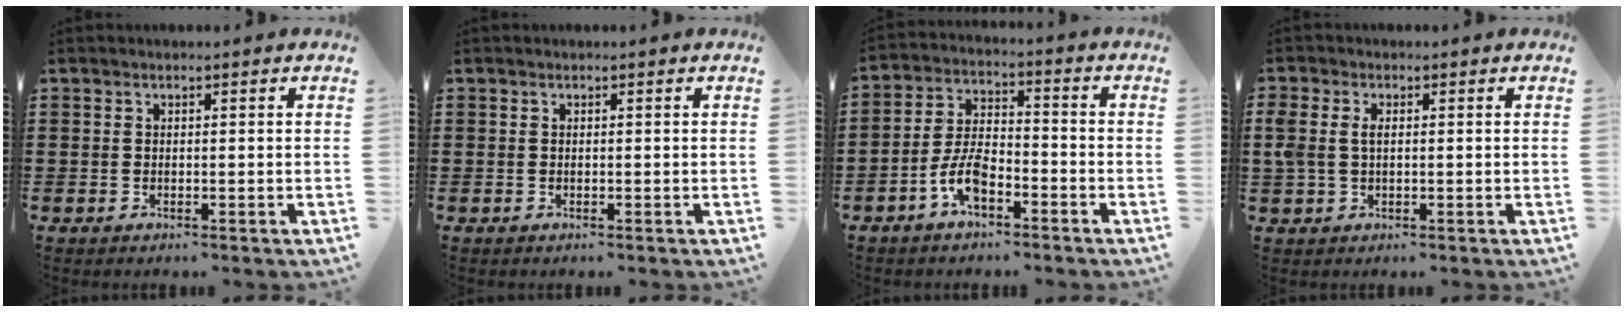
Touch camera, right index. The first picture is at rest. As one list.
[{"total": 0.0}, {"total": 6.7, "force": [-3.6, 2.9, 4.8], "torque": [-0.115, 0.003, -0.074]}, {"total": 2.8, "force": [0.3, 1.7, 2.2], "torque": [-0.055, 0.006, 0.002]}]